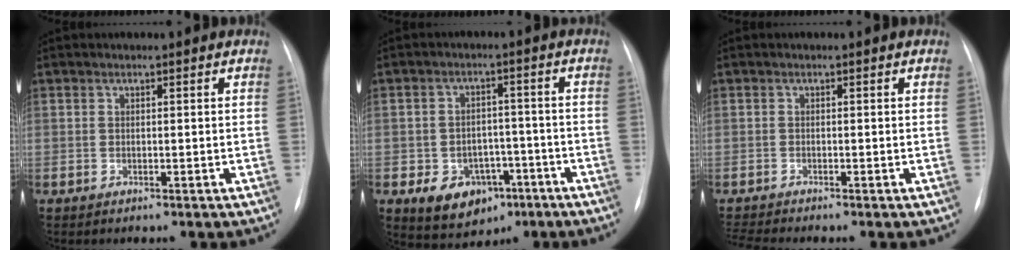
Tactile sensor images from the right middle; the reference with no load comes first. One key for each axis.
{"total": 8.5, "fx": -3.9, "fy": 6.3, "fz": 4.2, "tx": -0.070, "ty": 0.011, "tz": -0.049}
{"total": 2.5, "fx": -2.3, "fy": -0.9, "fz": 0.5, "tx": -0.020, "ty": -0.014, "tz": -0.042}